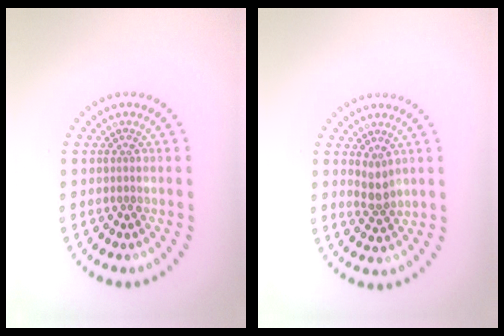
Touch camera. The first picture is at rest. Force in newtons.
{"total": 1.9, "press": 1.5, "slide": 1.1}